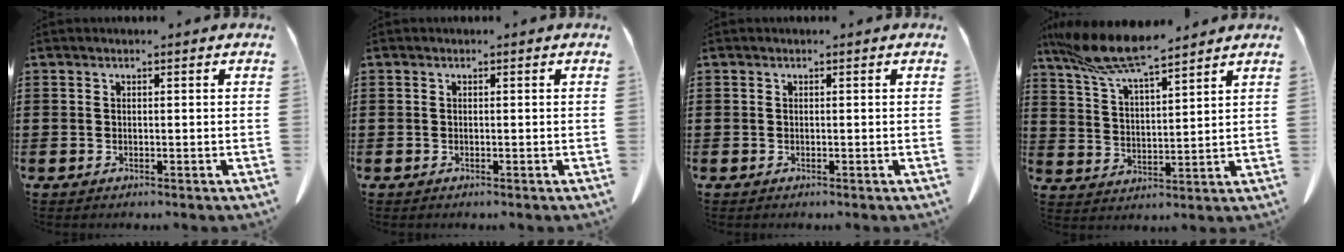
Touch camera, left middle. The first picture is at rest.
{"total": 0.0}
{"total": 0.0}
{"total": 9.6, "force": [8.3, 0.5, 4.9], "torque": [-0.121, -0.034, 0.147]}